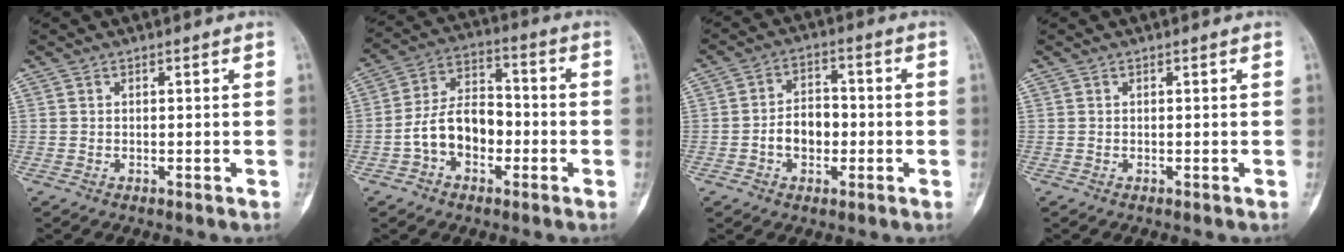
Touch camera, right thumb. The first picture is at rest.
{"total": 11.2, "force": [-3.1, 7.6, 7.7], "torque": [-0.120, 0.046, -0.064]}
{"total": 7.0, "force": [-1.4, 4.9, 4.7], "torque": [-0.057, 0.024, -0.031]}
{"total": 0.0}